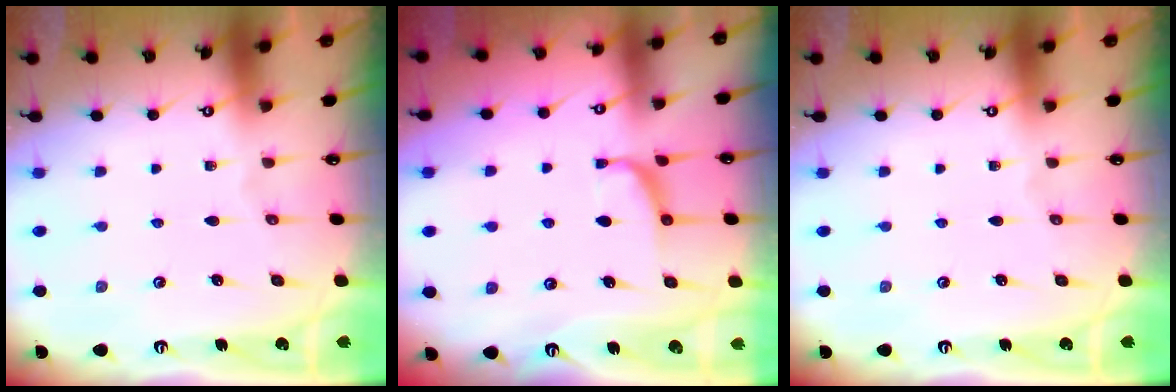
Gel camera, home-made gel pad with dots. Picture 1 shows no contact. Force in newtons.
{"total": 0.9, "press": 0.8, "slide": 0.4}
{"total": 0.0}